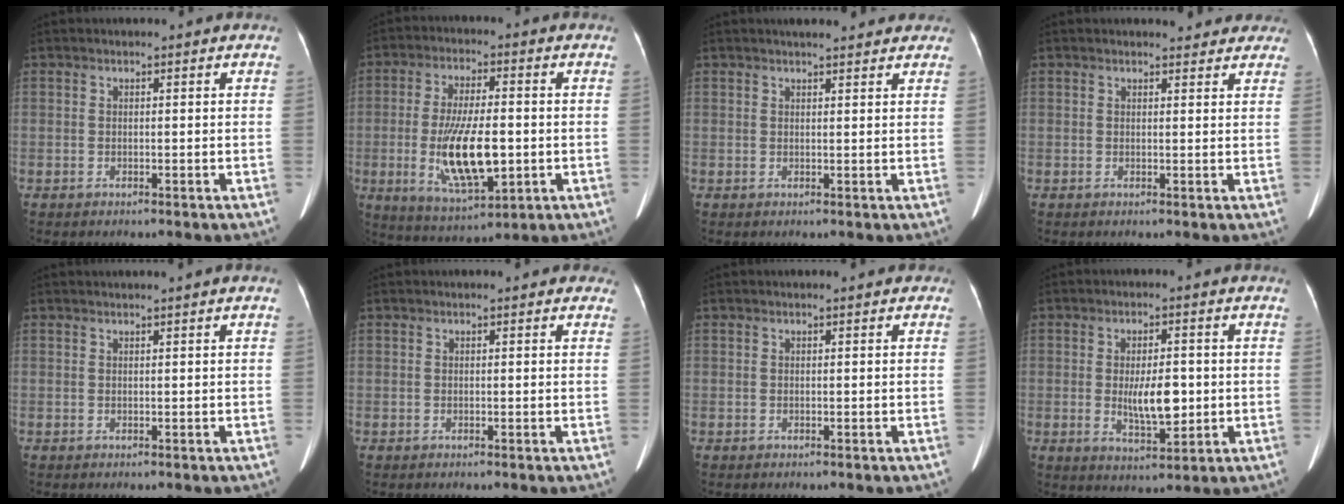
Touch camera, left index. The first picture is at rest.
{"total": 12.7, "force": [-2.0, 3.9, 11.9], "torque": [-0.228, -0.012, -0.025]}
{"total": 6.0, "force": [5.3, 1.3, 2.5], "torque": [-0.029, 0.019, 0.064]}
{"total": 4.9, "force": [4.5, 1.6, 1.1], "torque": [0.000, 0.002, 0.040]}
{"total": 1.1, "force": [0.8, -0.4, 0.7], "torque": [-0.016, 0.006, 0.022]}
{"total": 2.3, "force": [1.8, 1.0, 1.1], "torque": [-0.005, 0.011, 0.011]}
{"total": 0.6, "force": [0.4, 0.3, 0.4], "torque": [-0.003, 0.004, 0.000]}
{"total": 6.9, "force": [-0.5, 2.5, 6.4], "torque": [-0.111, -0.008, -0.003]}